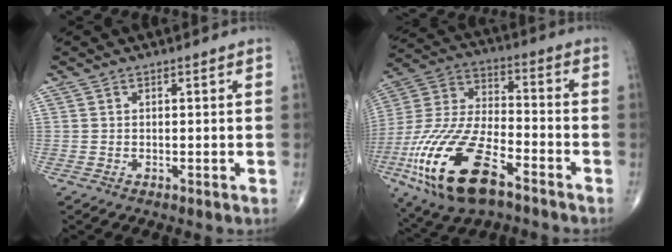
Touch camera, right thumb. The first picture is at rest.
{"total": 23.5, "force": [-11.2, 10.4, 17.9], "torque": [-0.403, 0.025, -0.205]}